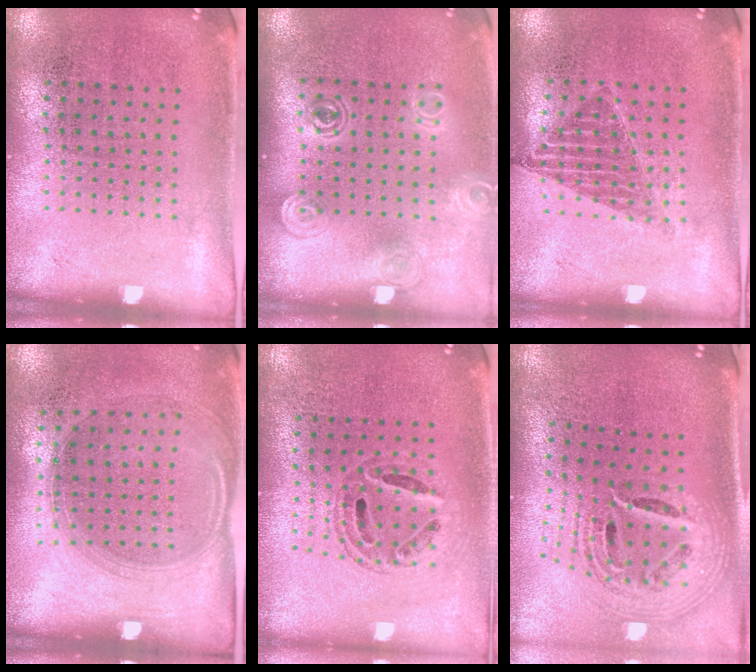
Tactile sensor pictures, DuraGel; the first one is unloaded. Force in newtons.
{"total": 1.4, "press": 1.2, "slide": 0.7}
{"total": 0.9, "press": 0.8, "slide": 0.4}
{"total": 1.4, "press": 1.2, "slide": 0.6}
{"total": 0.6, "press": 0.6, "slide": 0.2}
{"total": 2.7, "press": 1.8, "slide": 1.9}